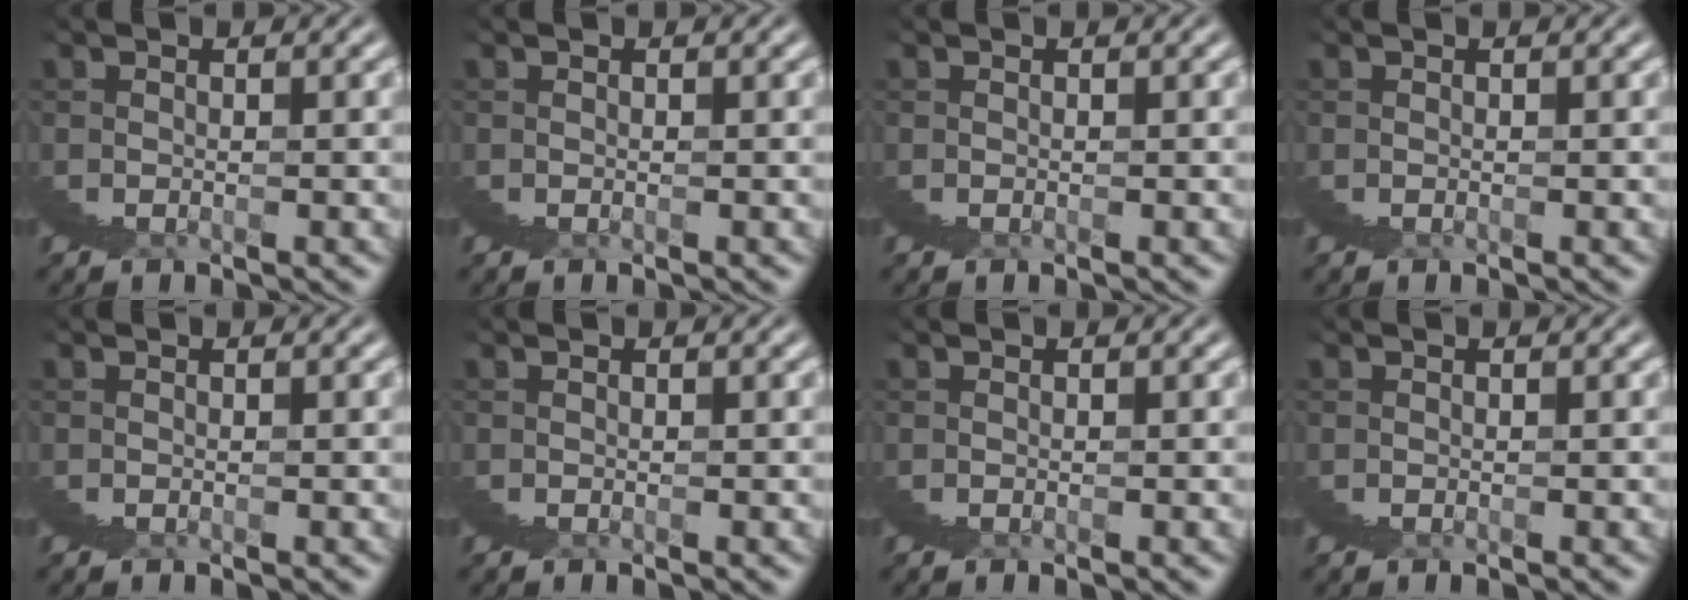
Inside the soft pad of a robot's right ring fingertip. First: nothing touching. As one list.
[{"total": 0.0}, {"total": 0.0}, {"total": 0.0}, {"total": 0.0}, {"total": 0.0}, {"total": 0.0}, {"total": 0.0}]